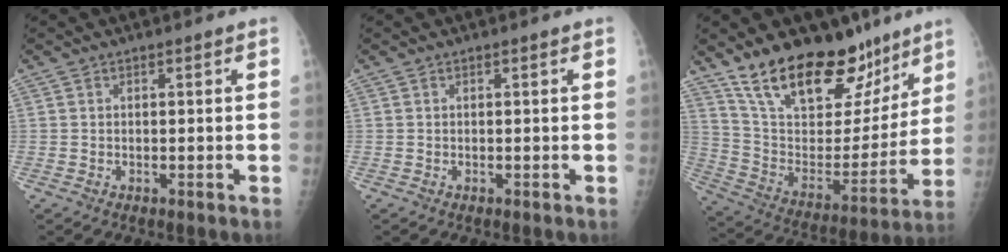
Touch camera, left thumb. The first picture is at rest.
{"total": 0.0}
{"total": 26.2, "force": [18.5, 11.9, 14.2], "torque": [-0.182, -0.079, 0.309]}